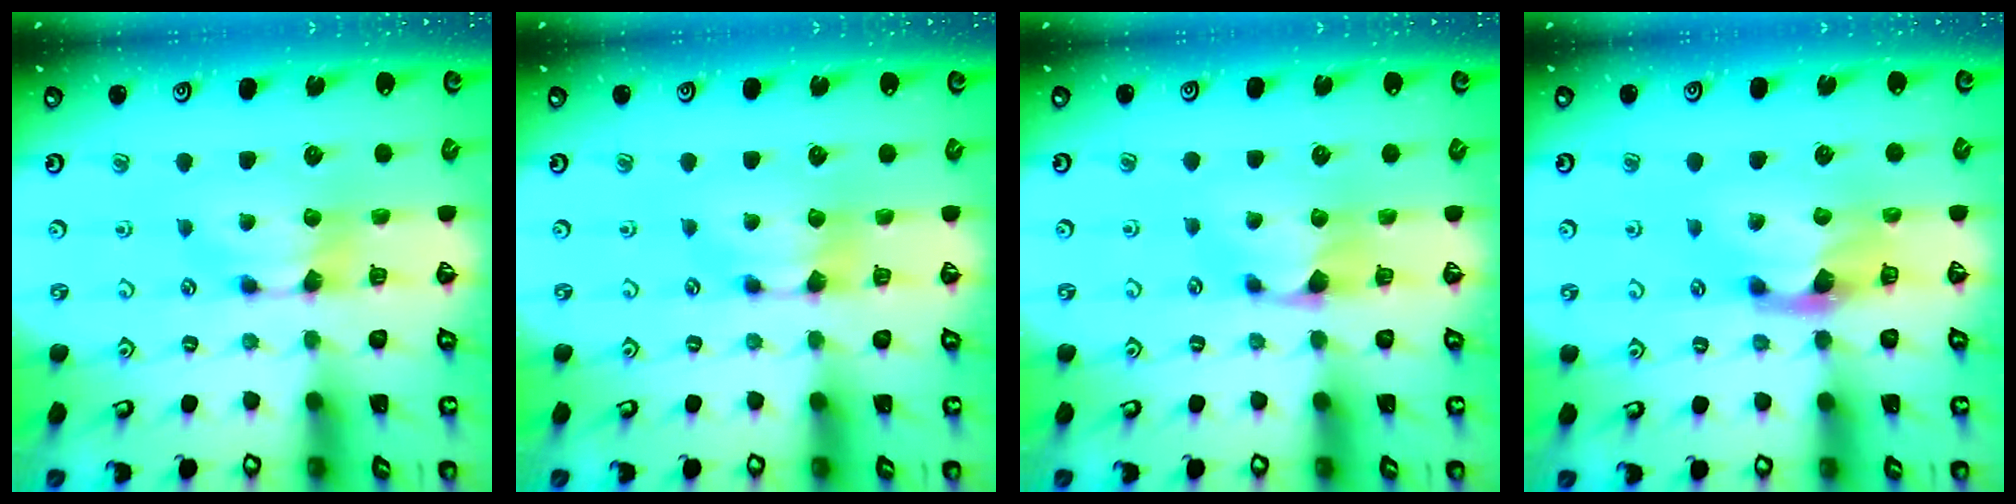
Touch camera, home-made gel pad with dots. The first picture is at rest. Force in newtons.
{"total": 0.0}
{"total": 1.2, "press": 0.7, "slide": 1.0}
{"total": 2.3, "press": 2.1, "slide": 0.8}